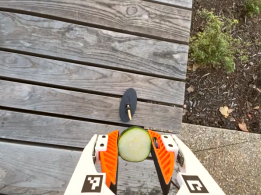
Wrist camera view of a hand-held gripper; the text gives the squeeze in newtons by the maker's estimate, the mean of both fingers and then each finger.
{"total": 14.0, "left": 14.3, "right": 13.6}